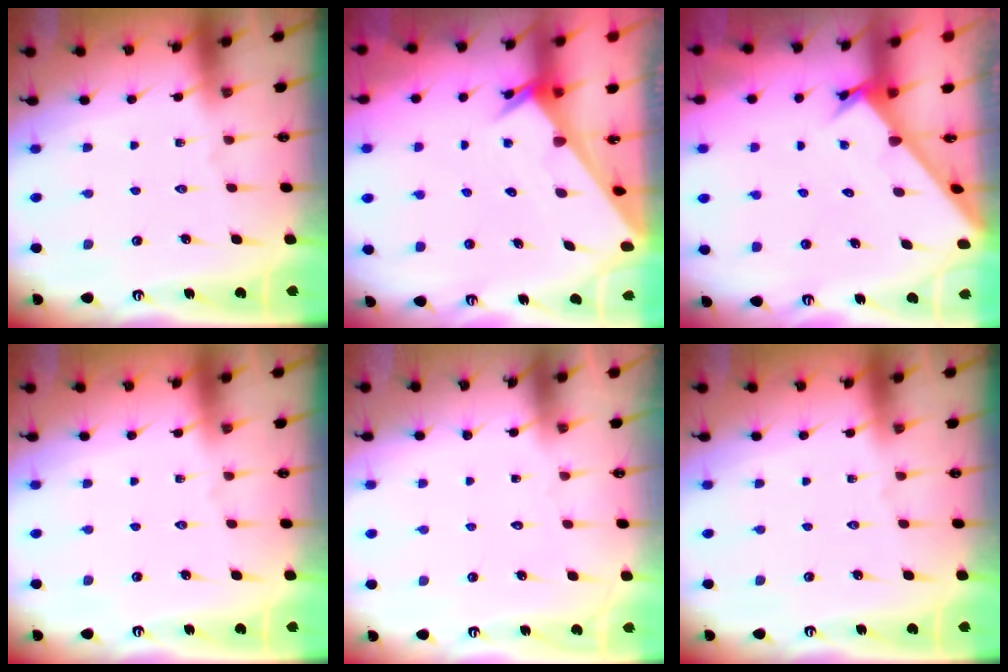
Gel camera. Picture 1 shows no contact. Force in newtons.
{"total": 3.3, "press": 3.3, "slide": 0.4}
{"total": 2.4, "press": 2.4, "slide": 0.1}
{"total": 0.0}
{"total": 1.5, "press": 1.5, "slide": 0.1}
{"total": 0.0}